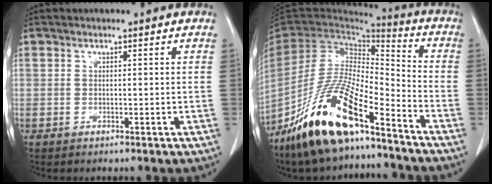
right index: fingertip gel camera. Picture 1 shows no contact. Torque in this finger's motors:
{"motor_torque": [1.15, -0.99, 1.05, 0.21]}